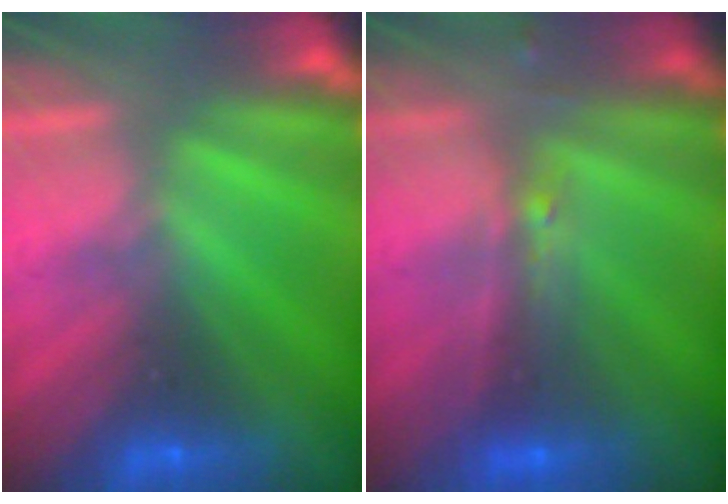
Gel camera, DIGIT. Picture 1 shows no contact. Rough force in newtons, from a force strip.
{"total": 2.4}